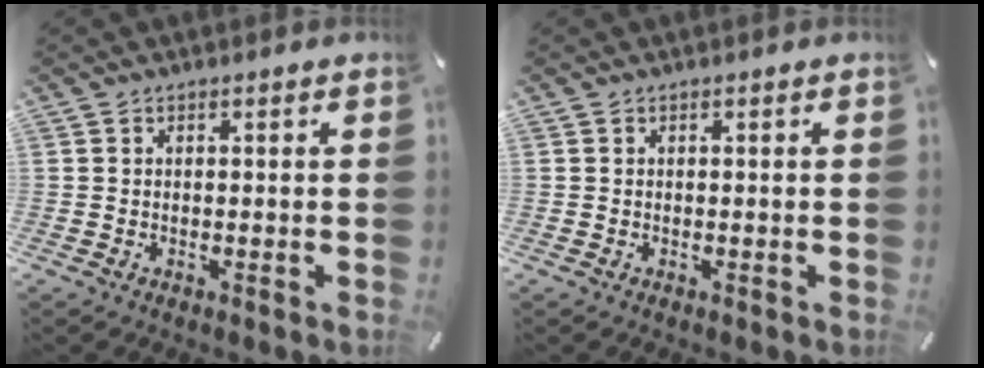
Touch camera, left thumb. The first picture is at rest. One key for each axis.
{"total": 0.0}